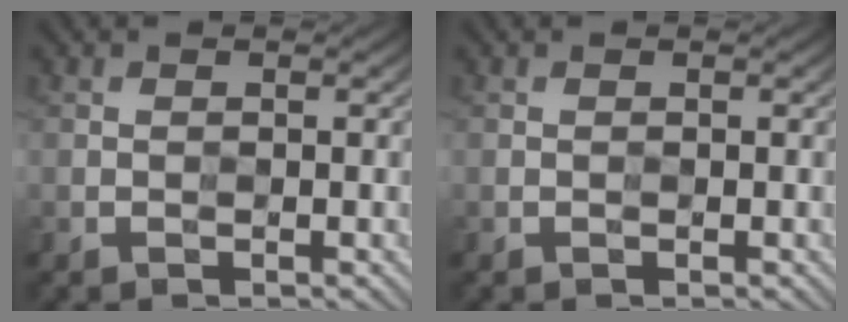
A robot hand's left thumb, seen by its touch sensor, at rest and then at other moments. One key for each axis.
{"total": 0.0}